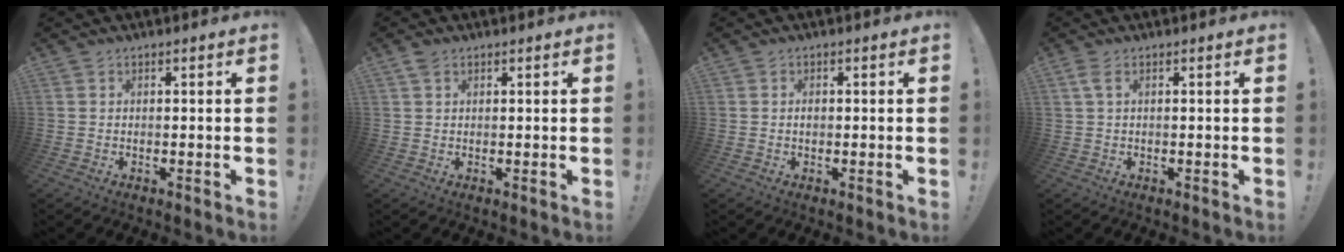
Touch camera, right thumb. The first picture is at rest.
{"total": 2.2, "force": [1.3, 1.2, 1.2], "torque": [-0.022, 0.001, 0.024]}
{"total": 0.8, "force": [-0.3, 0.5, 0.5], "torque": [-0.007, 0.001, -0.007]}
{"total": 2.5, "force": [0.8, 0.6, 2.3], "torque": [-0.049, 0.002, 0.015]}